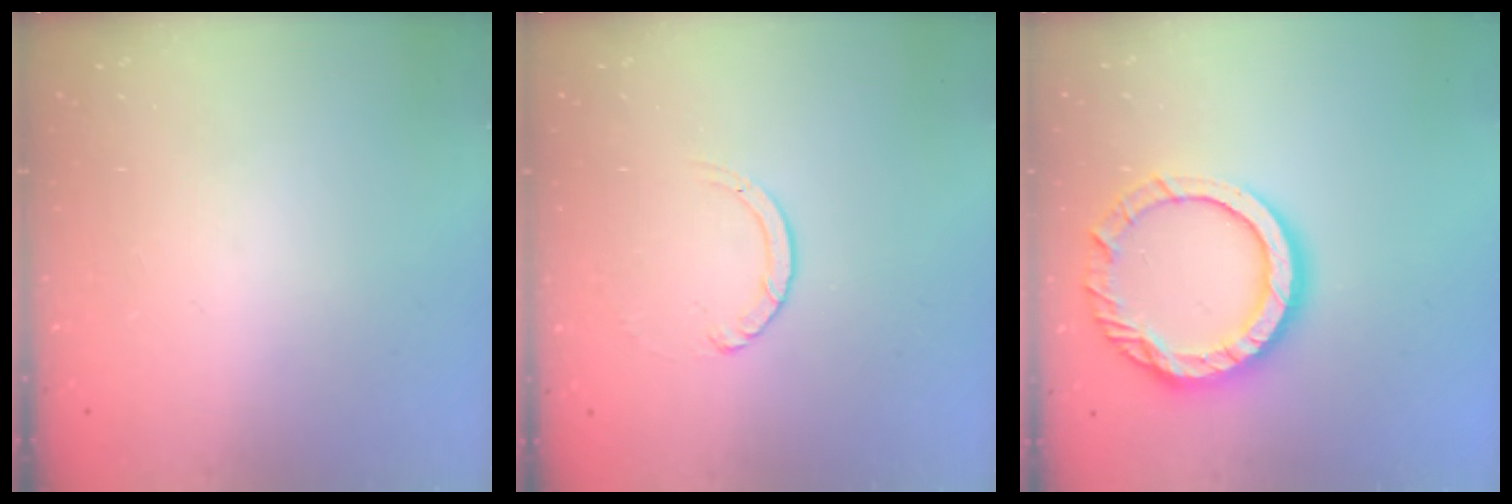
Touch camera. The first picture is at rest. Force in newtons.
{"total": 2.4, "press": 2.4, "slide": 0.2}
{"total": 13.9, "press": 13.9, "slide": 1.0}